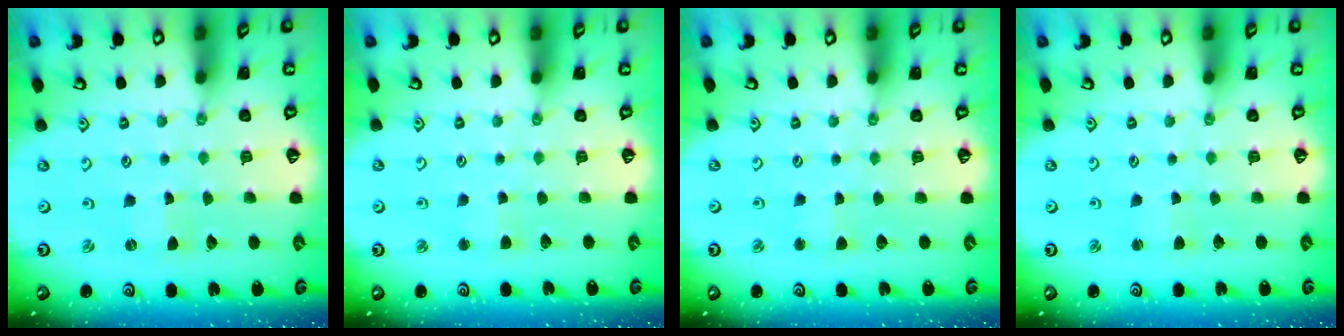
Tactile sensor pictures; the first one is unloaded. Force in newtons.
{"total": 2.5, "press": 2.5, "slide": 0.3}
{"total": 2.2, "press": 2.2, "slide": 0.2}
{"total": 2.1, "press": 2.0, "slide": 0.3}